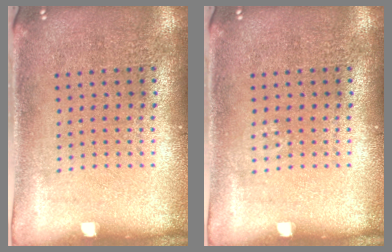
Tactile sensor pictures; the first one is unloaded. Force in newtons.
{"total": 0.5, "press": 0.5, "slide": 0.2}